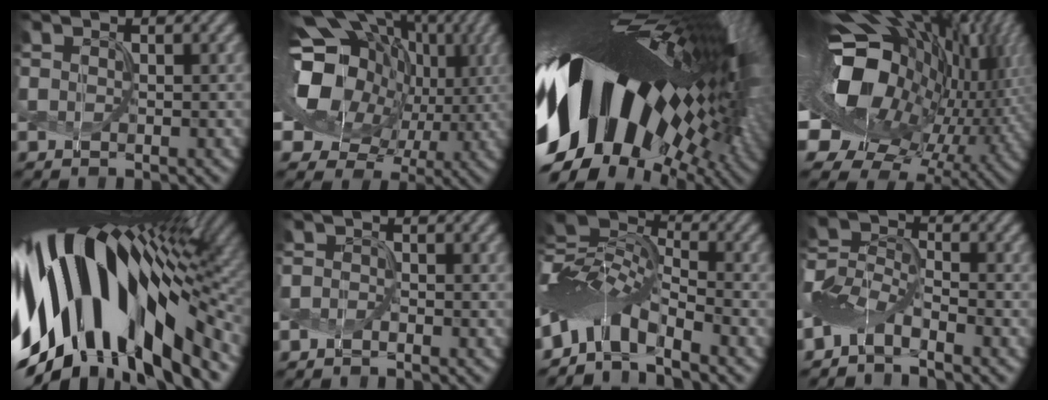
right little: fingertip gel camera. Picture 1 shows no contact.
{"total": 15.1, "force": [1.1, 11.3, 10.0], "torque": [-0.168, -0.008, 0.020]}
{"total": 19.6, "force": [-1.8, 10.1, 16.7], "torque": [-0.285, -0.023, -0.048]}
{"total": 18.7, "force": [0.0, 11.5, 14.8], "torque": [-0.269, -0.030, 0.014]}
{"total": 16.8, "force": [-1.4, 8.2, 14.6], "torque": [-0.265, -0.015, -0.027]}
{"total": 1.4, "force": [-1.2, -0.7, -0.2], "torque": [0.001, -0.003, -0.023]}
{"total": 7.1, "force": [-4.2, 2.3, 5.2], "torque": [-0.086, 0.015, -0.100]}
{"total": 3.9, "force": [-3.4, 0.6, 1.7], "torque": [-0.037, -0.002, -0.077]}